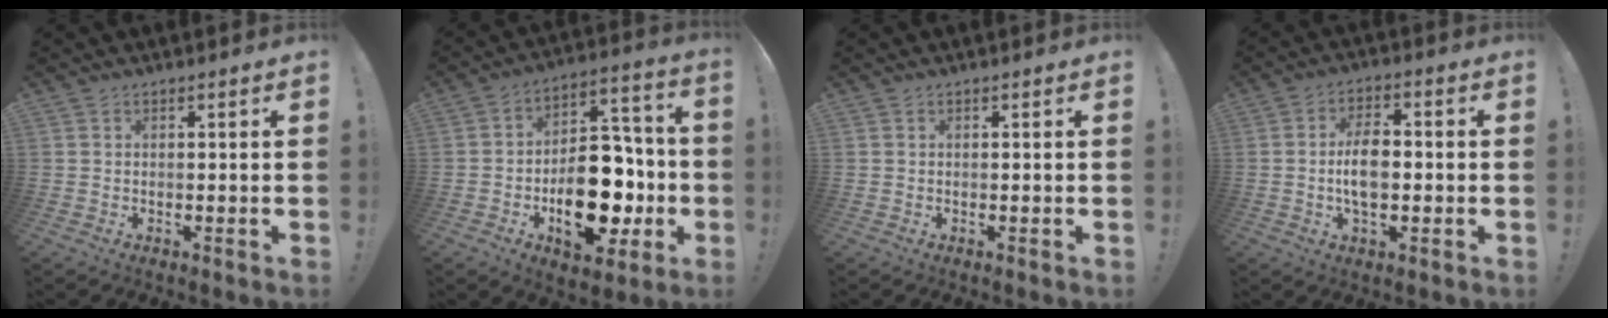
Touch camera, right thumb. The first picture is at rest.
{"total": 21.5, "force": [-6.6, 13.2, 15.7], "torque": [-0.219, 0.048, -0.086]}
{"total": 0.0}
{"total": 8.6, "force": [-0.9, 4.8, 7.1], "torque": [-0.126, 0.004, -0.019]}